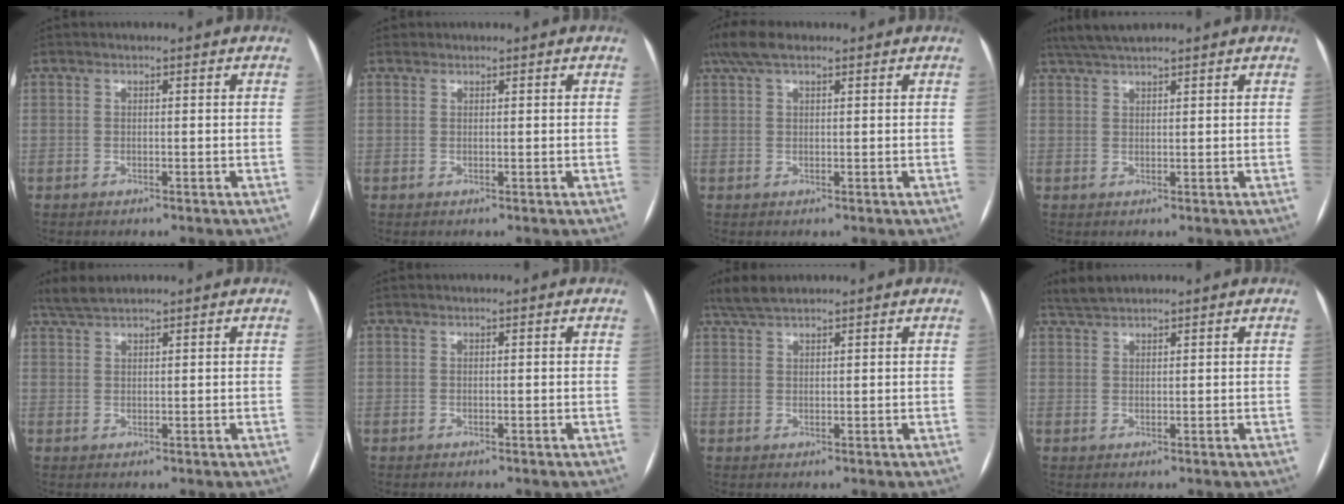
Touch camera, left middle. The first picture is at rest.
{"total": 0.6, "force": [0.5, 0.4, -0.1], "torque": [0.000, 0.002, 0.008]}
{"total": 4.9, "force": [3.5, 1.7, 3.1], "torque": [-0.072, 0.033, 0.067]}
{"total": 4.8, "force": [4.2, 0.5, 2.3], "torque": [-0.044, 0.026, 0.079]}
{"total": 3.3, "force": [3.0, 0.5, 1.3], "torque": [-0.031, 0.017, 0.061]}
{"total": 0.0}
{"total": 3.8, "force": [3.3, 0.7, 1.8], "torque": [-0.042, 0.019, 0.066]}
{"total": 2.8, "force": [2.7, 0.5, 0.8], "torque": [-0.019, 0.018, 0.053]}